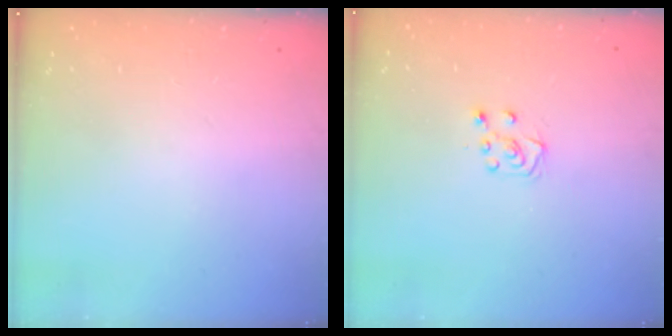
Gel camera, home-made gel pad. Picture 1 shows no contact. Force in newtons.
{"total": 5.8, "press": 5.8, "slide": 0.8}